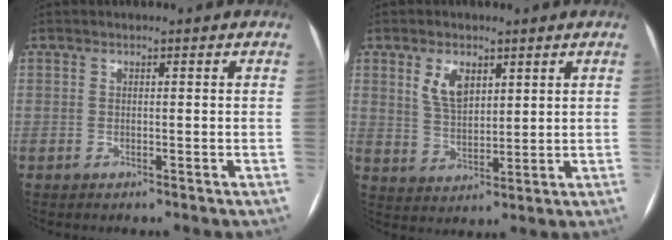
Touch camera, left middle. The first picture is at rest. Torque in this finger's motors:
{"motor_torque": [0.94, -0.79, 0.10, 0.03]}